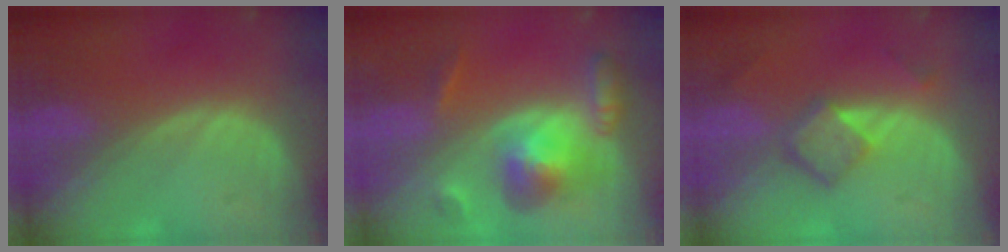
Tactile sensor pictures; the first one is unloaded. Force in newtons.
{"total": 8.0, "press": 8.0, "slide": 0.7}
{"total": 5.4, "press": 4.7, "slide": 2.7}